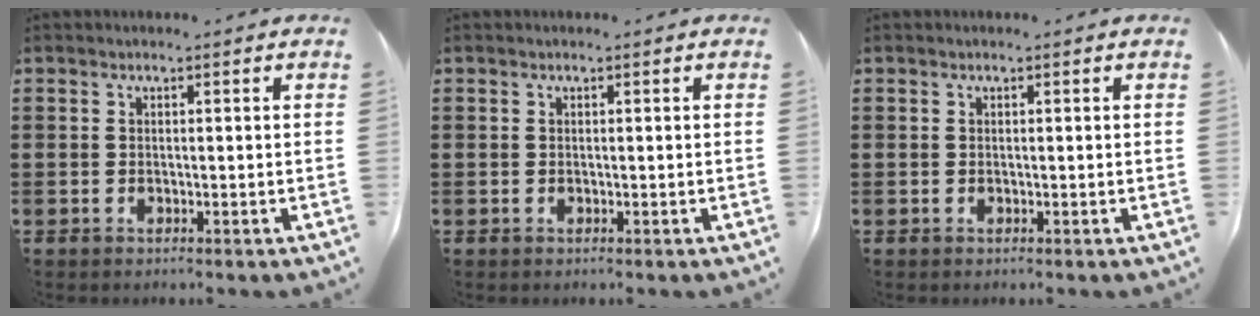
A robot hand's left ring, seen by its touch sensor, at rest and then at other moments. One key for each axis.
{"total": 0.0}
{"total": 0.0}